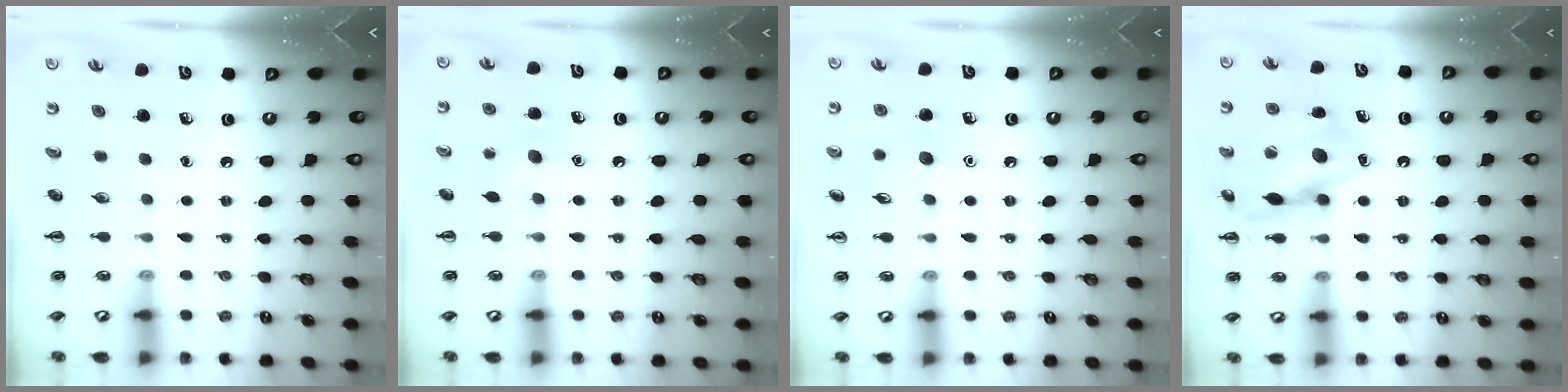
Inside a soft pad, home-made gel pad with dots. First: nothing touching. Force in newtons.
{"total": 6.1, "press": 5.9, "slide": 1.8}
{"total": 8.5, "press": 8.4, "slide": 1.7}
{"total": 14.4, "press": 14.4, "slide": 0.7}